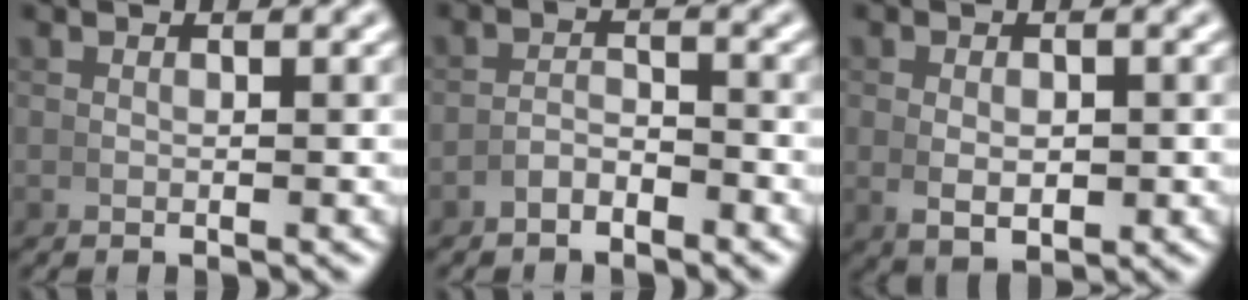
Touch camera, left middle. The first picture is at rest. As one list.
[{"total": 2.4, "force": [-2.2, 0.8, 0.5], "torque": [-0.006, -0.001, -0.043]}, {"total": 2.6, "force": [-0.2, 1.5, 2.1], "torque": [-0.044, -0.016, 0.012]}]